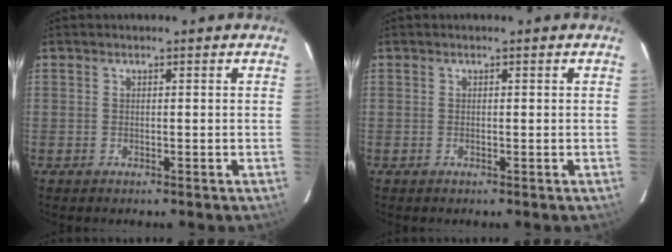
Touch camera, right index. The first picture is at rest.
{"total": 0.0}